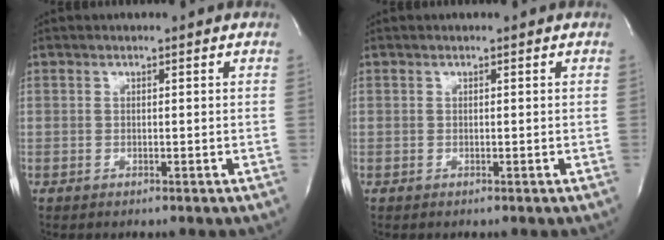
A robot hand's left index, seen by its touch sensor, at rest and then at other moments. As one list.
[{"total": 0.0}]